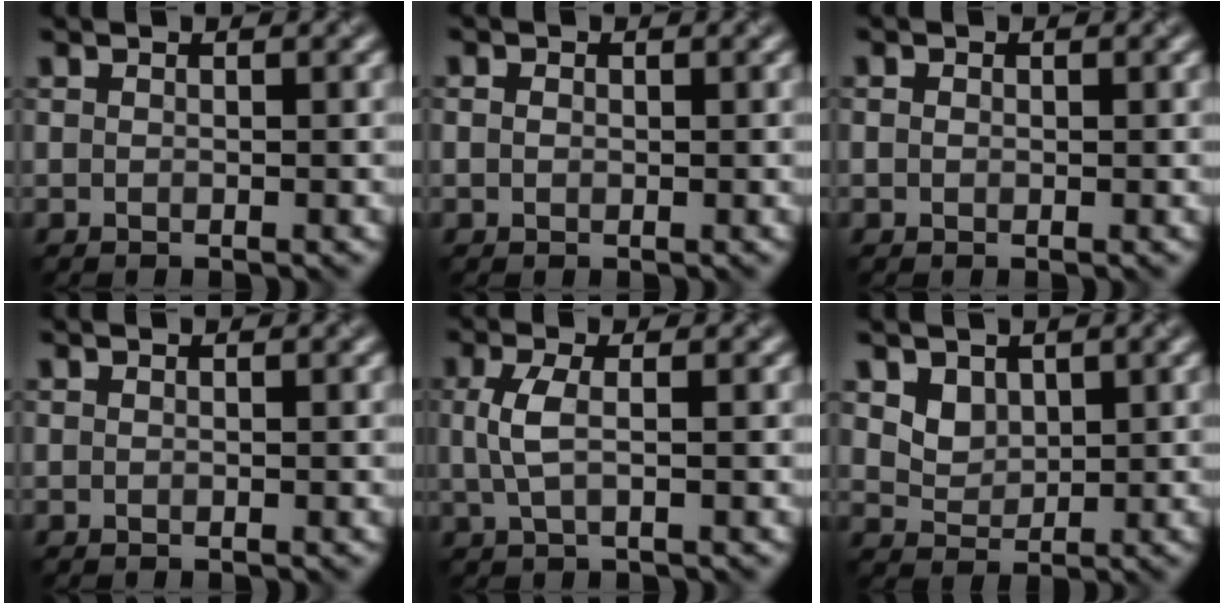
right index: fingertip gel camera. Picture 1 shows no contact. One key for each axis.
{"total": 0.8, "fx": 0.1, "fy": 0.7, "fz": 0.4, "tx": -0.006, "ty": -0.001, "tz": -0.001}
{"total": 0.5, "fx": 0.1, "fy": 0.5, "fz": 0.2, "tx": 0.000, "ty": -0.002, "tz": -0.001}
{"total": 0.0}
{"total": 2.6, "fx": 0.2, "fy": 0.9, "fz": 2.4, "tx": -0.057, "ty": 0.002, "tz": 0.004}
{"total": 2.5, "fx": 1.3, "fy": 1.9, "fz": 1.0, "tx": -0.026, "ty": -0.017, "tz": 0.036}